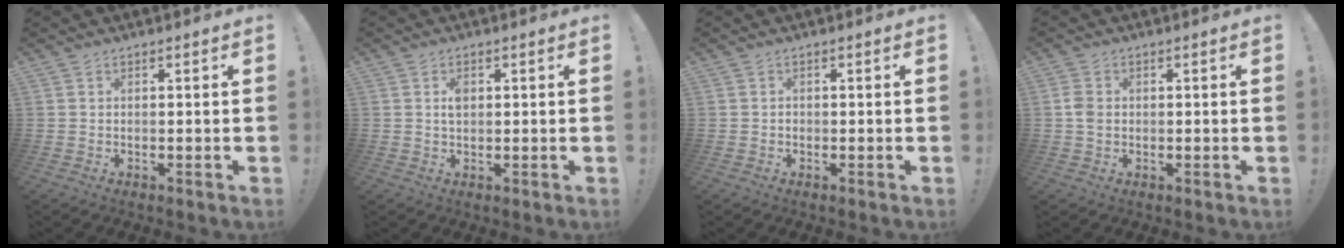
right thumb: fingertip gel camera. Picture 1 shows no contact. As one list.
[{"total": 2.3, "force": [0.4, 1.5, 1.6], "torque": [-0.027, 0.002, 0.004]}, {"total": 0.8, "force": [-0.5, 0.6, 0.0], "torque": [-0.001, 0.004, -0.008]}, {"total": 3.7, "force": [-0.2, 2.8, 2.4], "torque": [-0.043, 0.005, -0.003]}]